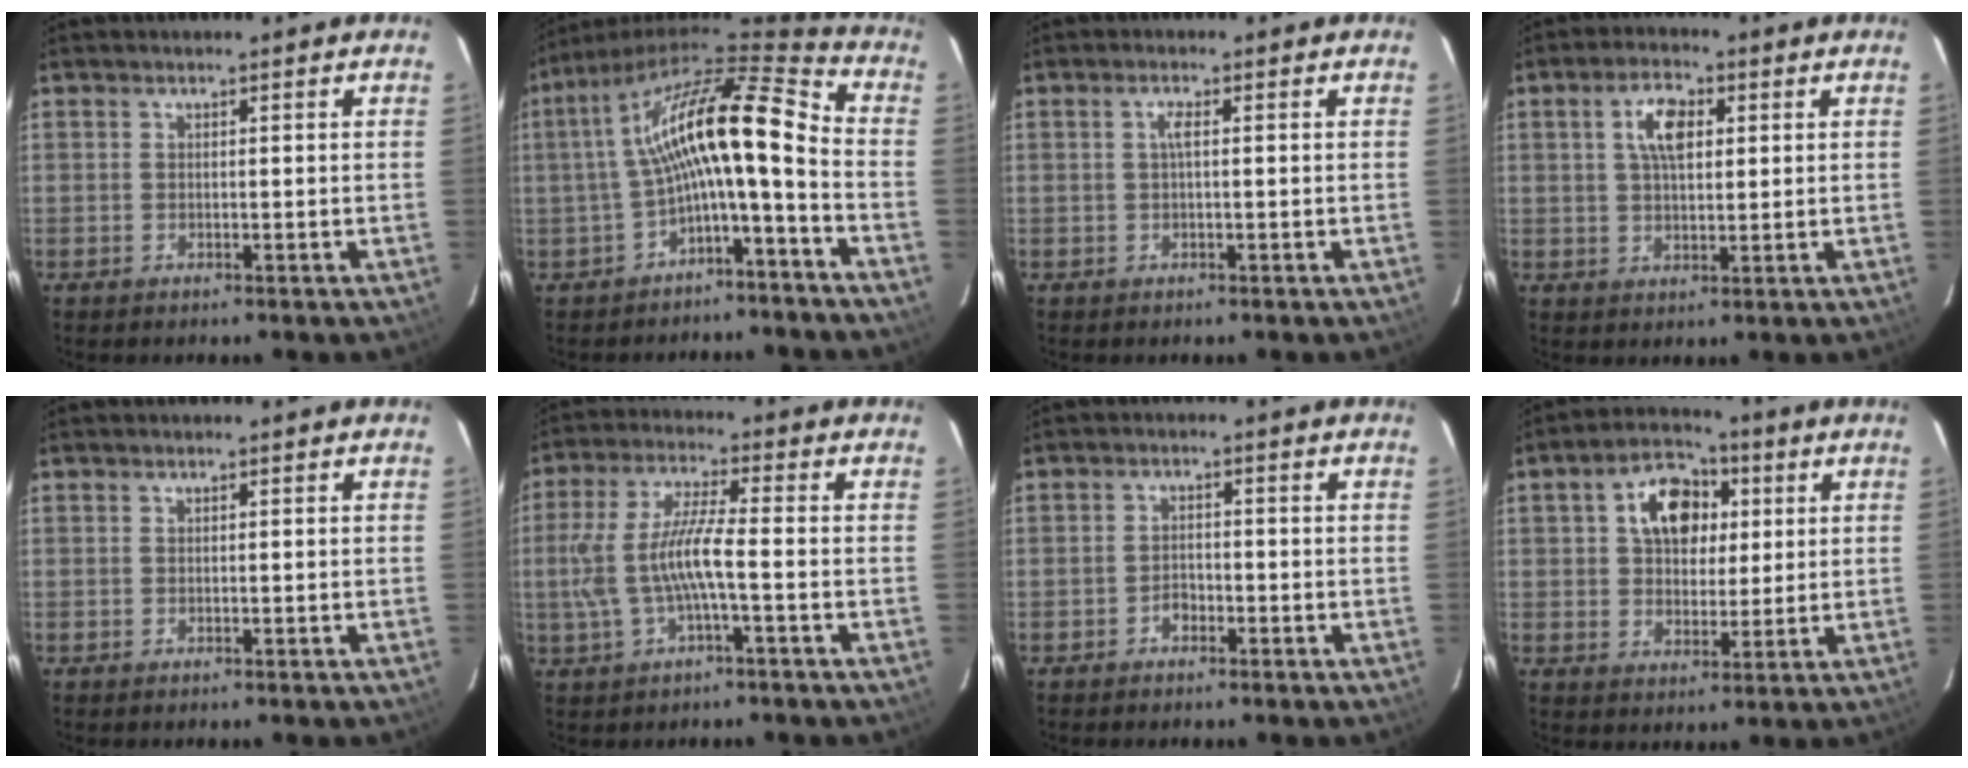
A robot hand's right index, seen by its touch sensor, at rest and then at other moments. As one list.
[{"total": 17.0, "force": [-2.7, 3.9, 16.4], "torque": [-0.301, 0.018, -0.052]}, {"total": 1.6, "force": [0.1, 0.1, 1.6], "torque": [-0.031, 0.003, 0.000]}, {"total": 6.3, "force": [1.9, 3.1, 5.1], "torque": [-0.093, 0.014, 0.035]}, {"total": 0.0}, {"total": 10.0, "force": [-1.9, 1.7, 9.6], "torque": [-0.207, 0.003, -0.030]}, {"total": 2.0, "force": [-1.3, 1.3, 0.7], "torque": [-0.015, 0.007, -0.021]}, {"total": 10.6, "force": [3.0, 7.4, 7.0], "torque": [-0.126, 0.031, 0.053]}]